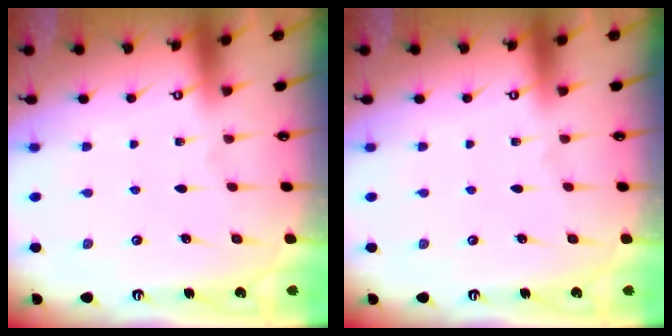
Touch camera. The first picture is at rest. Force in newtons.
{"total": 0.0}